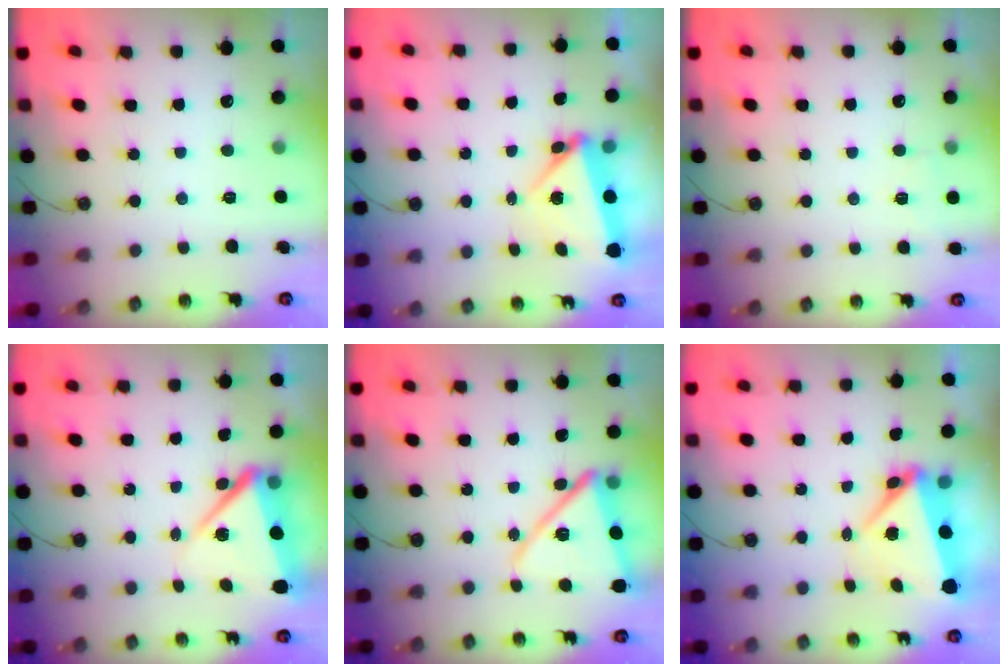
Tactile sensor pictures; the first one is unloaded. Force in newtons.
{"total": 7.6, "press": 4.7, "slide": 6.0}
{"total": 4.0, "press": 3.2, "slide": 2.5}
{"total": 8.9, "press": 8.8, "slide": 1.2}
{"total": 14.7, "press": 14.6, "slide": 1.4}
{"total": 8.2, "press": 6.8, "slide": 4.6}